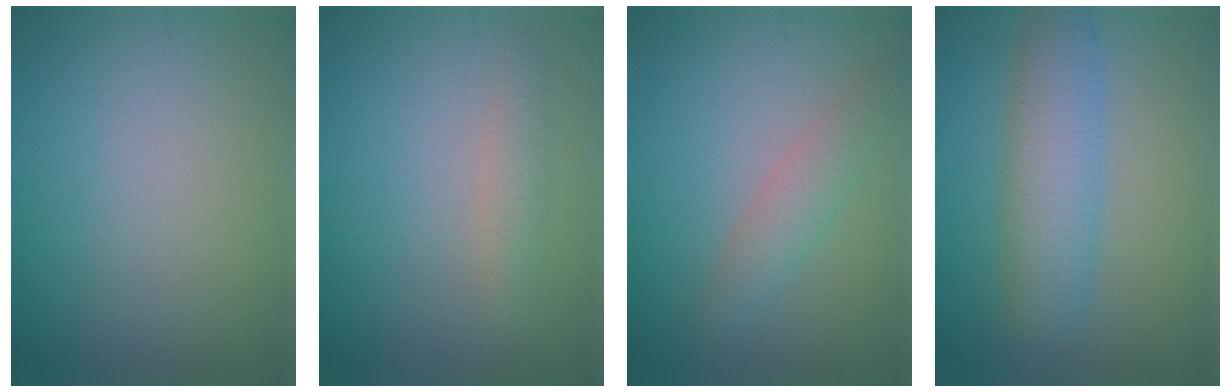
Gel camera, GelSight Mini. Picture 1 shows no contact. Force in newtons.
{"total": 1.6, "press": 1.6, "slide": 0.0}
{"total": 2.3, "press": 2.3, "slide": 0.0}
{"total": 5.1, "press": 5.1, "slide": 0.1}